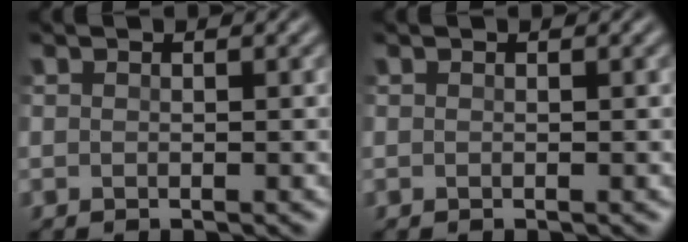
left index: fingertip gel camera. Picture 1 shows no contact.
{"total": 0.0}